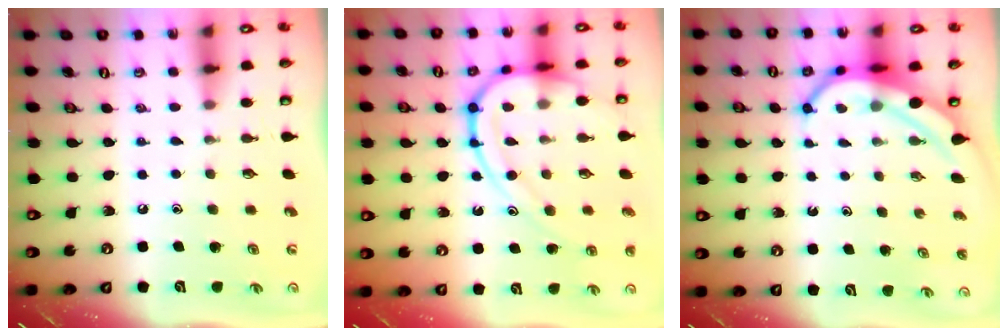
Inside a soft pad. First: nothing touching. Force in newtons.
{"total": 15.8, "press": 15.7, "slide": 1.5}
{"total": 7.0, "press": 6.9, "slide": 1.0}